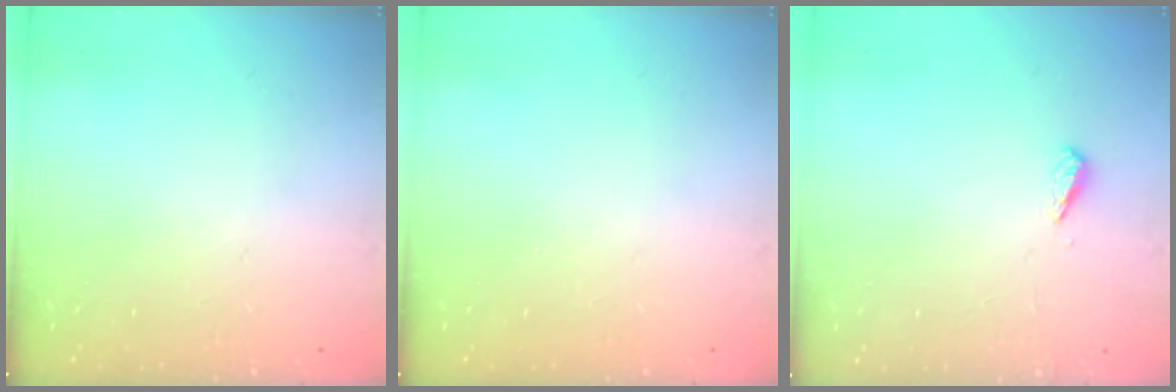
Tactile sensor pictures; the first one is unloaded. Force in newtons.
{"total": 0.0}
{"total": 2.7, "press": 2.6, "slide": 0.4}